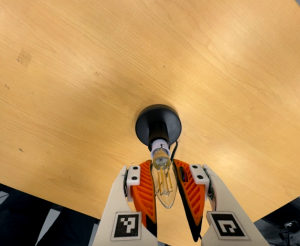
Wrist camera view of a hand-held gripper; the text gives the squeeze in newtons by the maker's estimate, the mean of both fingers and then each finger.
{"total": 12.8, "left": 12.9, "right": 12.6}